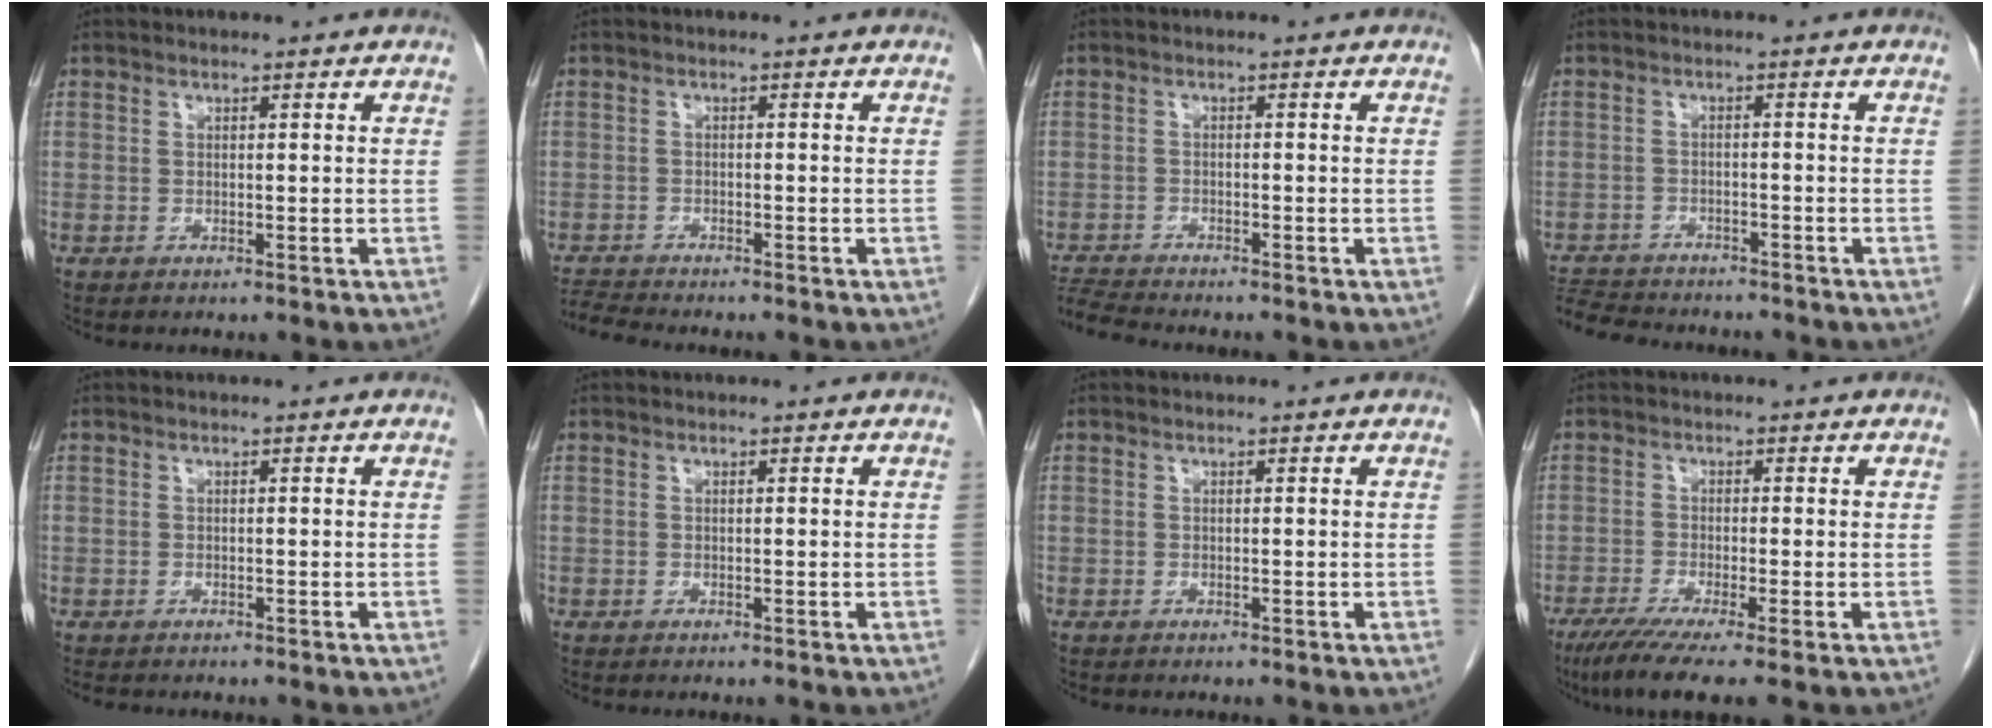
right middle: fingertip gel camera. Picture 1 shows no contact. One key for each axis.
{"total": 3.3, "fx": -3.2, "fy": -0.6, "fz": 0.3, "tx": -0.010, "ty": -0.017, "tz": -0.058}
{"total": 4.5, "fx": -4.4, "fy": -0.6, "fz": 0.6, "tx": -0.015, "ty": -0.019, "tz": -0.080}
{"total": 9.7, "fx": -8.9, "fy": 2.5, "fz": 2.9, "tx": -0.060, "ty": -0.001, "tz": -0.135}
{"total": 2.2, "fx": -1.9, "fy": 1.0, "fz": 0.8, "tx": -0.015, "ty": -0.005, "tz": -0.023}
{"total": 0.0}
{"total": 0.0}
{"total": 7.7, "fx": -5.2, "fy": 0.1, "fz": 5.7, "tx": -0.091, "ty": -0.021, "tz": -0.086}